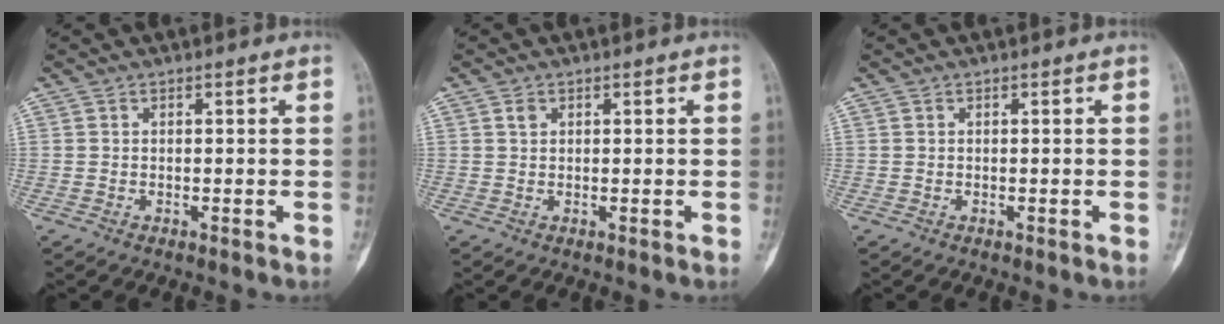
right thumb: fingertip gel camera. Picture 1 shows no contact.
{"total": 1.1, "force": [0.5, 0.8, 0.5], "torque": [-0.005, 0.000, 0.009]}
{"total": 0.0}